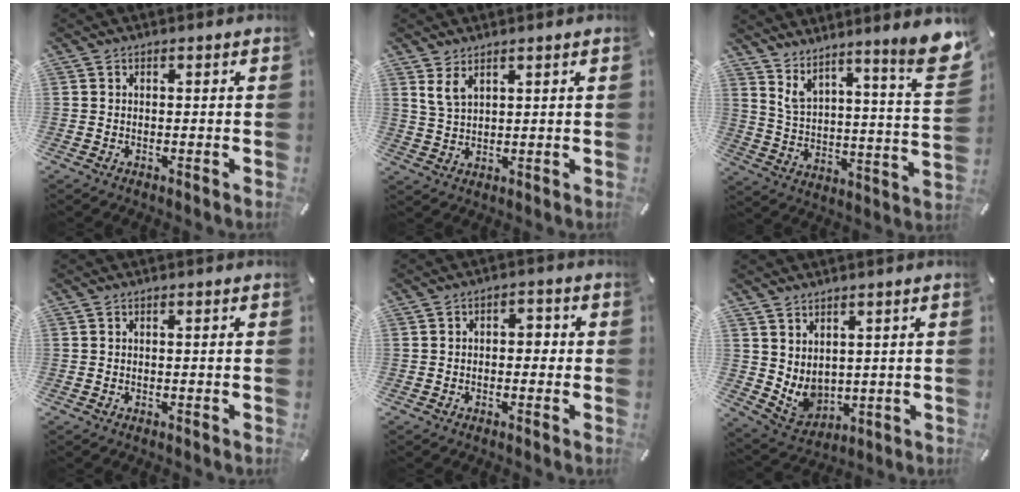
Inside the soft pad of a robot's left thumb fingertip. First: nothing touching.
{"total": 4.4, "force": [2.8, 2.1, 2.6], "torque": [-0.056, -0.002, 0.053]}
{"total": 12.3, "force": [9.6, 2.0, 7.4], "torque": [-0.142, -0.081, 0.160]}
{"total": 0.6, "force": [0.1, -0.1, 0.6], "torque": [-0.008, -0.002, 0.001]}
{"total": 2.7, "force": [-0.9, 1.7, 1.9], "torque": [-0.028, 0.010, -0.023]}
{"total": 6.2, "force": [3.5, 4.9, 1.4], "torque": [-0.050, -0.034, 0.072]}